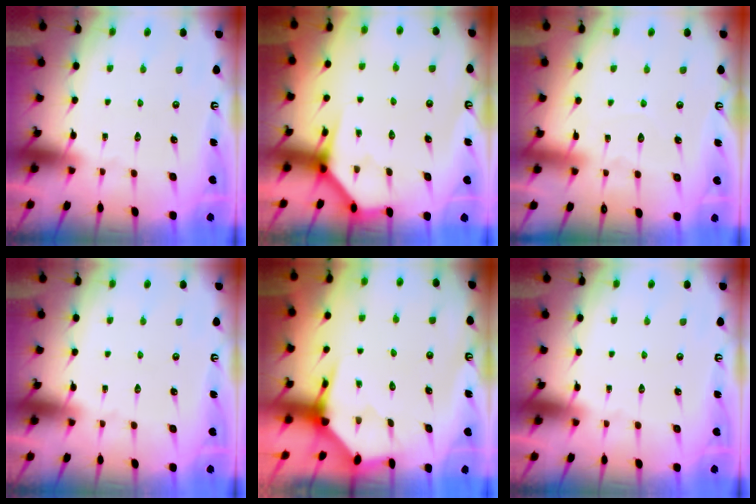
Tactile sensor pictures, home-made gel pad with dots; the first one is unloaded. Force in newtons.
{"total": 3.7, "press": 3.7, "slide": 0.2}
{"total": 5.4, "press": 5.4, "slide": 0.5}
{"total": 0.0}
{"total": 4.0, "press": 3.9, "slide": 0.4}
{"total": 0.0}